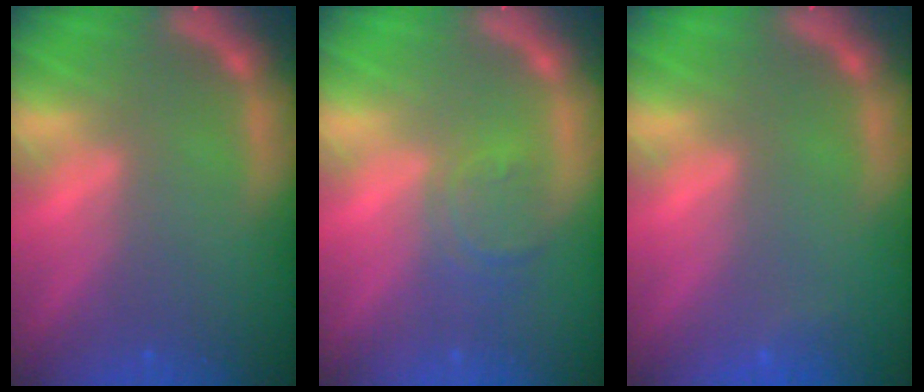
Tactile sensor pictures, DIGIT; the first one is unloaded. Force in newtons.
{"total": 3.0}
{"total": 0.9}